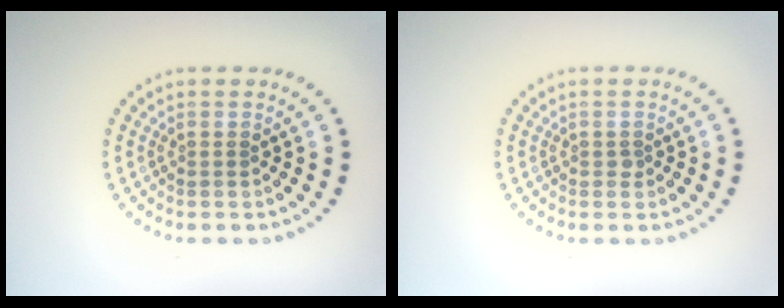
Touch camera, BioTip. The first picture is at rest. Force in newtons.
{"total": 0.5, "press": 0.4, "slide": 0.3}